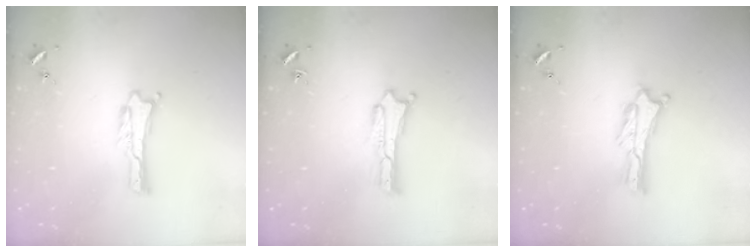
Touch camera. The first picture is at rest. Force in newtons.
{"total": 0.0}
{"total": 1.3, "press": 1.3, "slide": 0.3}